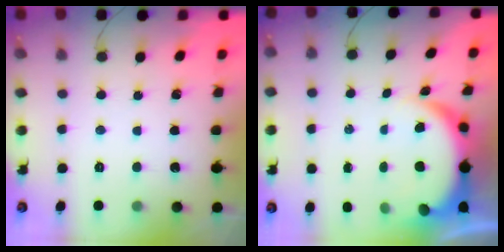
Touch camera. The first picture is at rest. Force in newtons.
{"total": 7.1, "press": 7.0, "slide": 1.5}